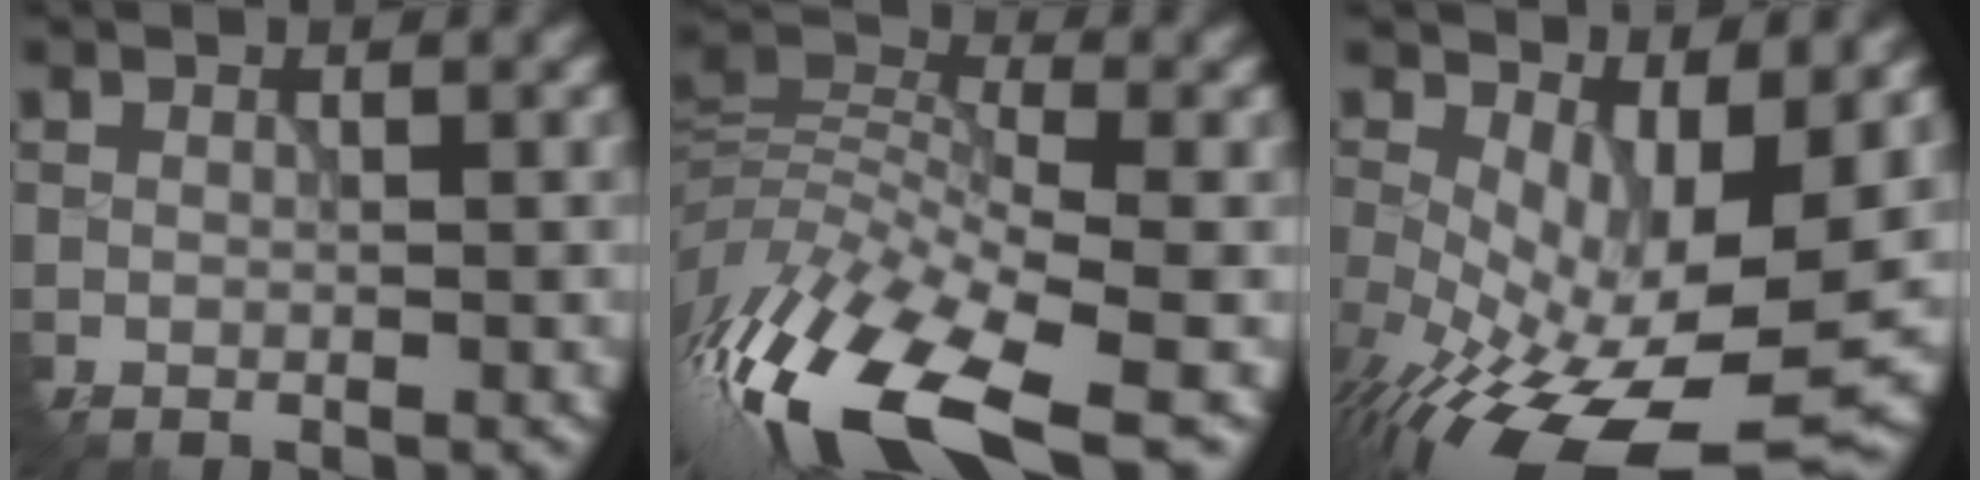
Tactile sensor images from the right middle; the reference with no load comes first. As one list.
[{"total": 14.2, "force": [-7.2, 5.9, 10.8], "torque": [-0.246, 0.002, -0.128]}, {"total": 12.6, "force": [-3.6, 5.6, 10.7], "torque": [-0.188, -0.034, -0.046]}]